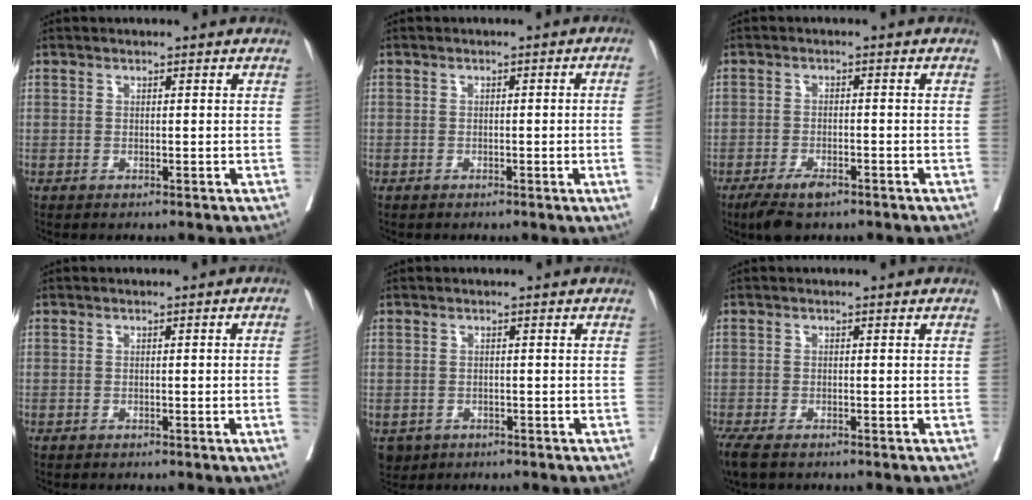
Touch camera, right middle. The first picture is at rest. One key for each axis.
{"total": 3.0, "fx": -0.6, "fy": -0.5, "fz": 2.9, "tx": -0.040, "ty": 0.002, "tz": -0.005}
{"total": 4.5, "fx": -3.1, "fy": 1.6, "fz": 2.9, "tx": -0.053, "ty": -0.005, "tz": -0.049}
{"total": 2.0, "fx": -0.4, "fy": -0.5, "fz": 1.9, "tx": -0.029, "ty": 0.002, "tz": -0.002}
{"total": 3.1, "fx": -1.7, "fy": 2.5, "fz": 0.6, "tx": -0.007, "ty": 0.001, "tz": -0.025}
{"total": 4.8, "fx": -3.6, "fy": 1.6, "fz": 2.7, "tx": -0.054, "ty": -0.015, "tz": -0.062}